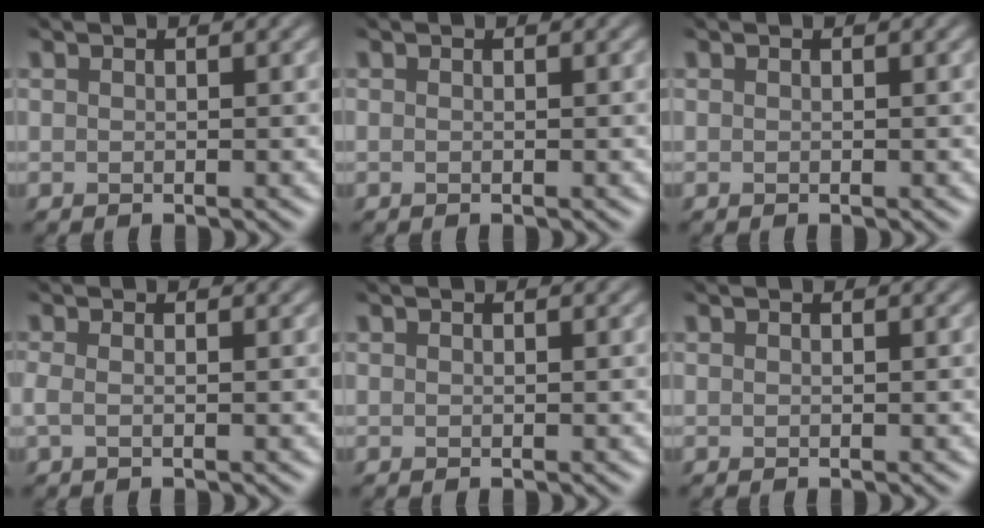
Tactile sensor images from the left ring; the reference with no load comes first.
{"total": 0.0}
{"total": 0.0}
{"total": 1.0, "force": [-0.3, 0.3, 0.9], "torque": [-0.017, -0.001, -0.005]}
{"total": 0.0}
{"total": 0.0}